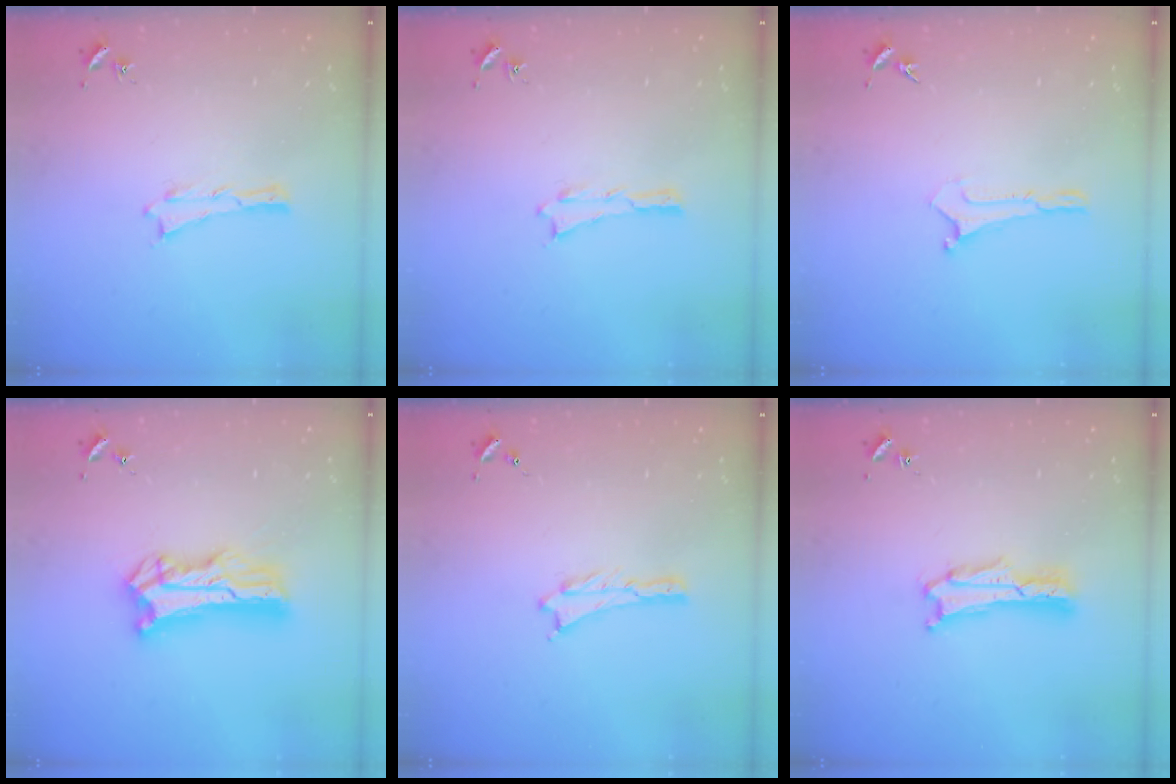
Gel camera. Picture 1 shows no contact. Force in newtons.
{"total": 0.0}
{"total": 0.0}
{"total": 11.0, "press": 10.9, "slide": 0.8}
{"total": 0.5, "press": 0.5, "slide": 0.2}
{"total": 1.7, "press": 1.7, "slide": 0.3}